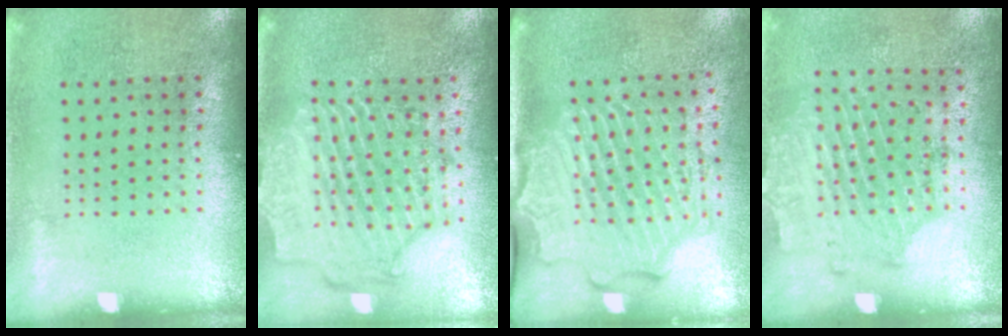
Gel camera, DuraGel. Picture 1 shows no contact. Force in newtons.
{"total": 2.5, "press": 2.2, "slide": 1.1}
{"total": 2.6, "press": 2.3, "slide": 1.3}
{"total": 1.7, "press": 1.2, "slide": 1.1}